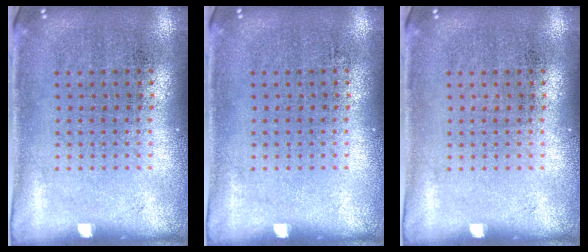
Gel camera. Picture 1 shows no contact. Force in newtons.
{"total": 0.0}
{"total": 0.0}